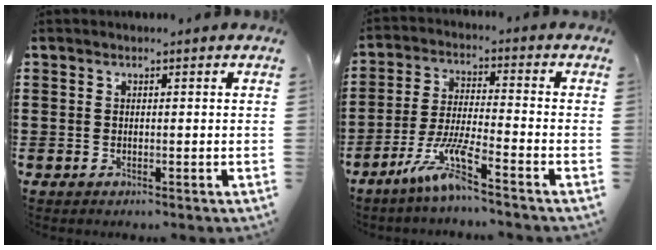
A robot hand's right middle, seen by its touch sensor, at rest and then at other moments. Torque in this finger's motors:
{"motor_torque": [1.52, 0.62, 0.16, 0.06]}